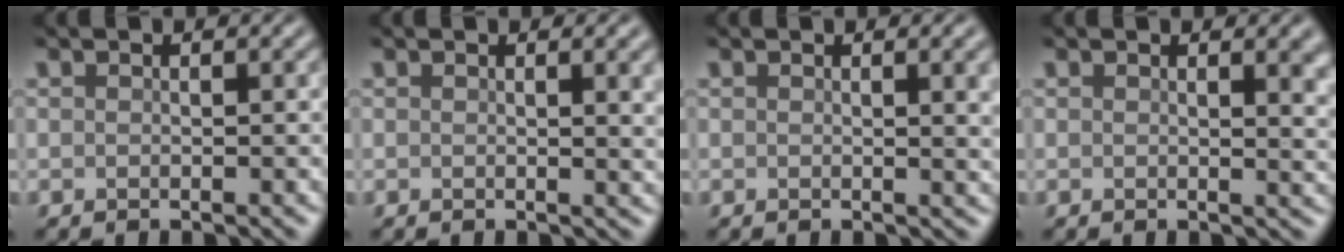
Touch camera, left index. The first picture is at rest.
{"total": 2.9, "force": [0.7, 1.0, 2.6], "torque": [-0.020, 0.002, 0.007]}
{"total": 3.2, "force": [0.7, 1.0, 2.9], "torque": [-0.024, 0.004, 0.007]}
{"total": 3.2, "force": [1.2, 1.2, 2.7], "torque": [-0.017, 0.002, 0.014]}